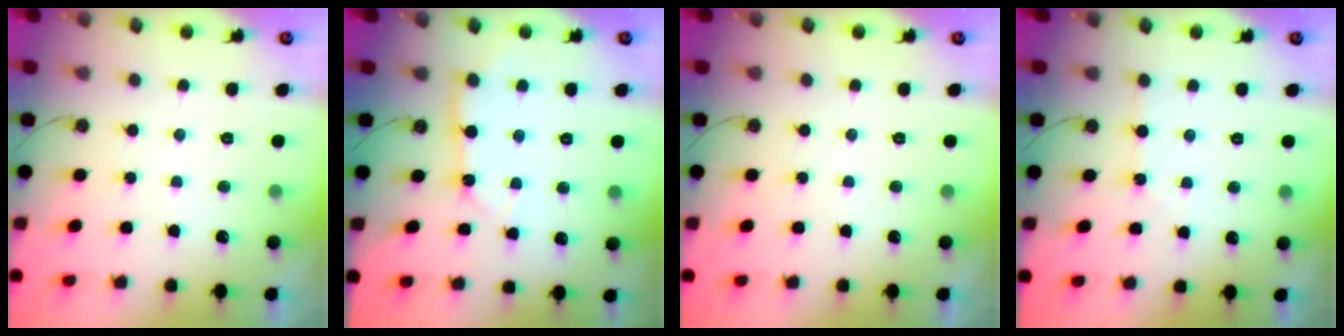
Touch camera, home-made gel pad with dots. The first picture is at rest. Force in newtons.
{"total": 6.1, "press": 6.1, "slide": 0.6}
{"total": 0.0}
{"total": 1.5, "press": 1.5, "slide": 0.3}